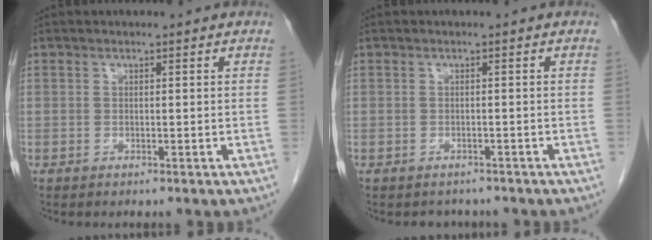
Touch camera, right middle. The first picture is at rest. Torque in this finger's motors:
{"motor_torque": [0.01, 0.00, 0.00, 0.01]}